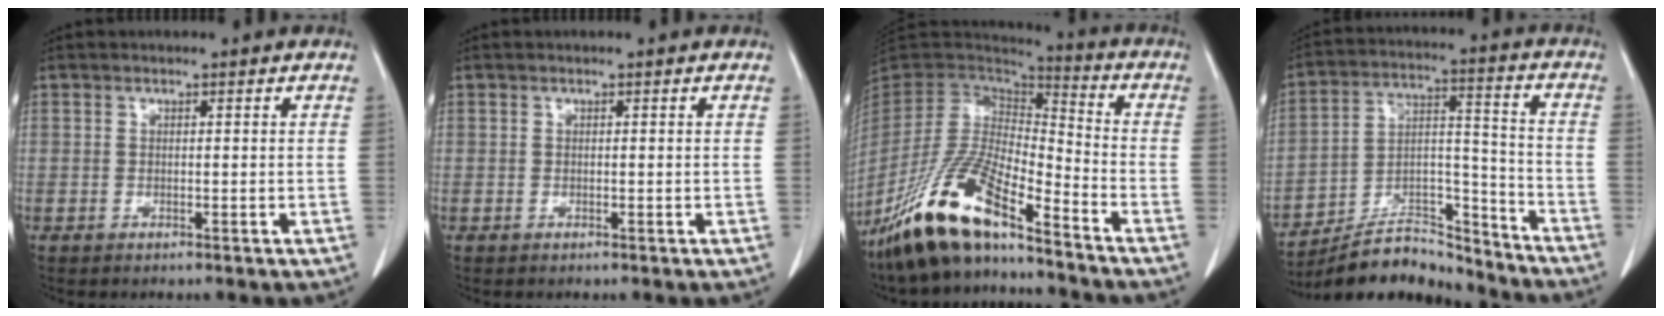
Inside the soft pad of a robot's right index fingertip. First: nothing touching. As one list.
[{"total": 0.0}, {"total": 16.9, "force": [-12.3, 3.4, 11.1], "torque": [-0.222, -0.015, -0.231]}, {"total": 13.6, "force": [-13.0, 3.0, 2.5], "torque": [-0.036, 0.047, -0.223]}]